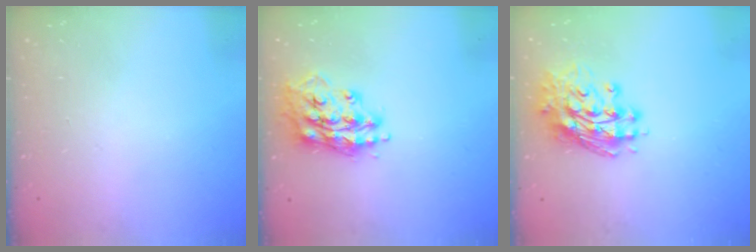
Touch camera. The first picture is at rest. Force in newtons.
{"total": 15.5, "press": 15.5, "slide": 1.4}
{"total": 11.8, "press": 11.7, "slide": 1.3}